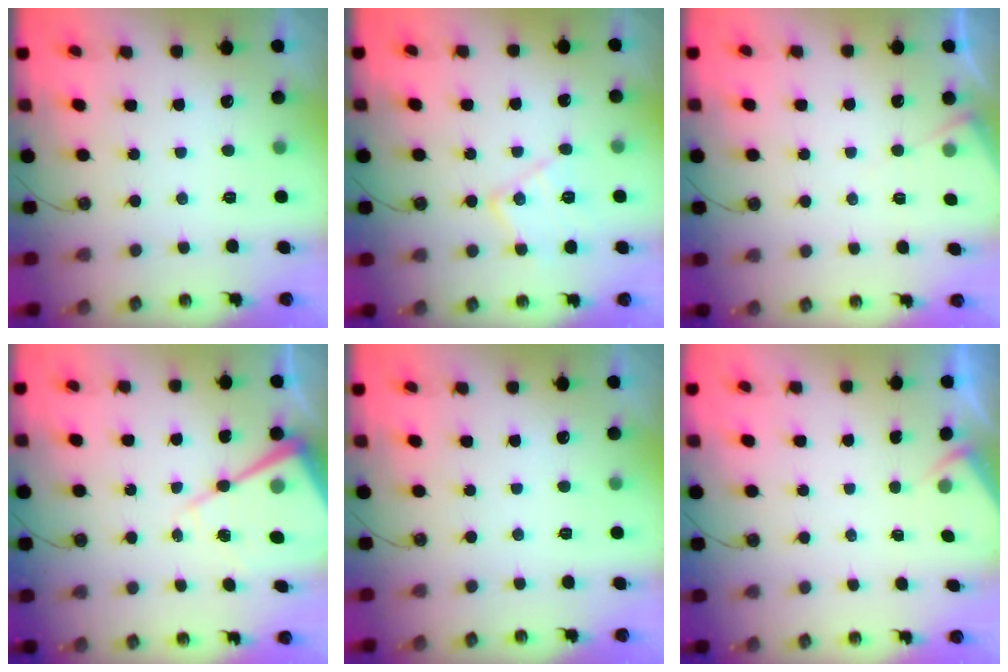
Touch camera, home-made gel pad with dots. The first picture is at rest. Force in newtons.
{"total": 12.2, "press": 12.2, "slide": 0.6}
{"total": 5.3, "press": 5.3, "slide": 0.5}
{"total": 12.6, "press": 12.5, "slide": 1.1}
{"total": 0.0}
{"total": 2.0, "press": 1.9, "slide": 0.4}